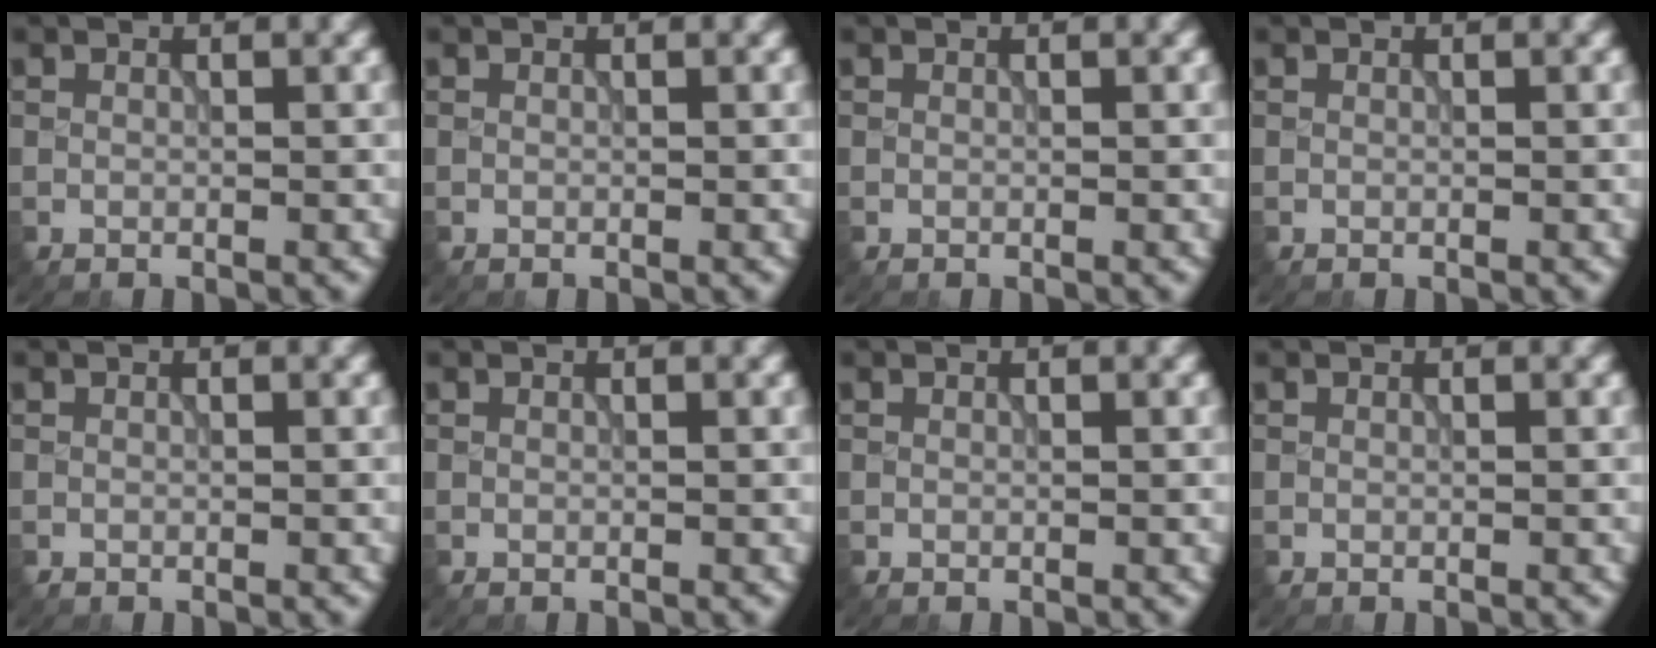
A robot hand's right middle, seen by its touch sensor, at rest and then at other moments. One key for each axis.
{"total": 0.0}
{"total": 0.0}
{"total": 0.0}
{"total": 0.0}
{"total": 0.0}
{"total": 0.0}
{"total": 0.0}